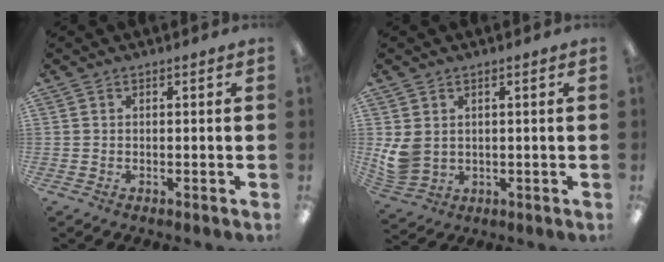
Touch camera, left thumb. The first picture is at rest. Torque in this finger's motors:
{"motor_torque": [-0.08, 0.44, 0.38, -0.37, 0.06]}